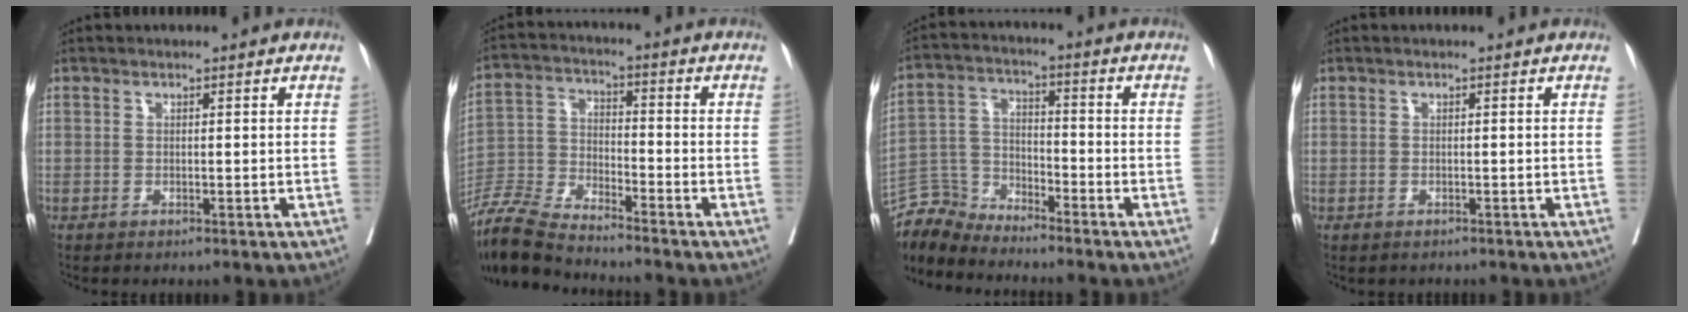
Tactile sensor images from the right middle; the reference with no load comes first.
{"total": 9.4, "force": [-8.9, 0.4, 3.0], "torque": [-0.066, -0.011, -0.180]}
{"total": 6.2, "force": [-6.0, 0.4, -1.3], "torque": [0.022, 0.014, -0.124]}
{"total": 0.0}